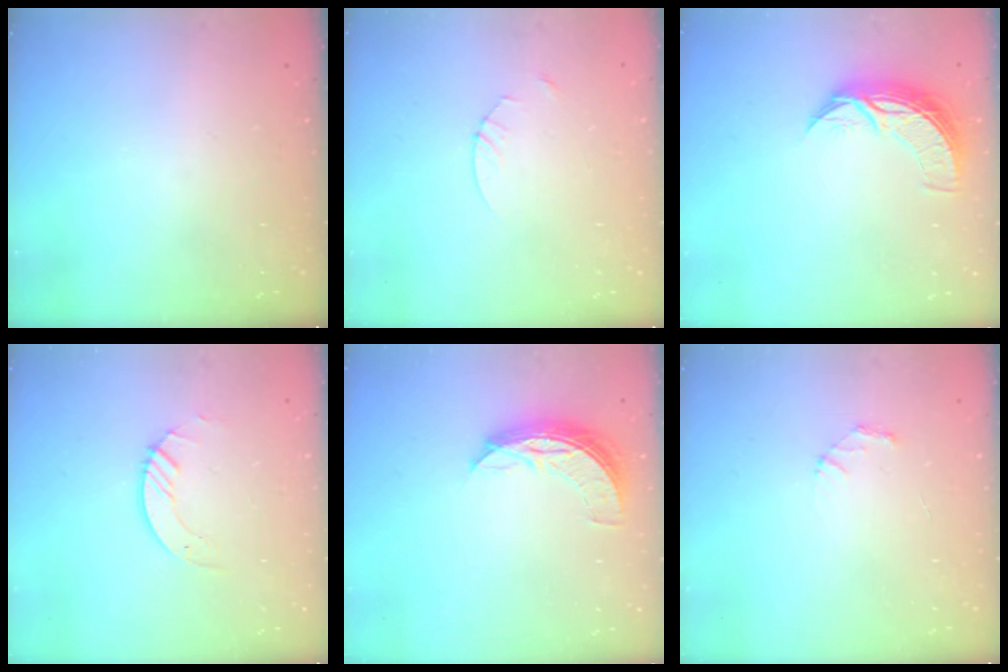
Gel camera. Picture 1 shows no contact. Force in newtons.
{"total": 2.5, "press": 2.5, "slide": 0.3}
{"total": 7.8, "press": 7.8, "slide": 0.2}
{"total": 3.7, "press": 3.6, "slide": 0.4}
{"total": 7.7, "press": 7.7, "slide": 0.4}
{"total": 1.9, "press": 1.9, "slide": 0.2}